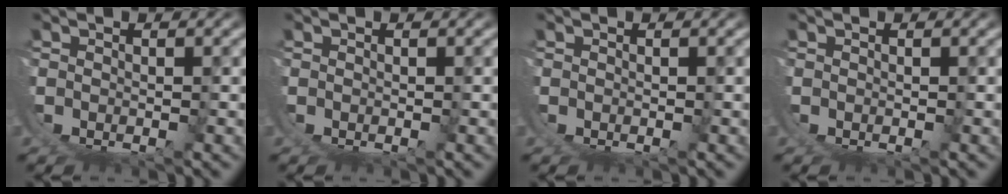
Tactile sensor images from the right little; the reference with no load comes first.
{"total": 0.0}
{"total": 0.0}
{"total": 0.0}